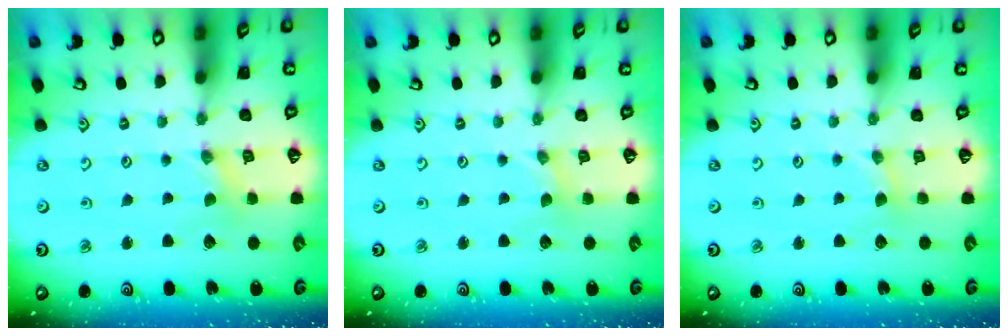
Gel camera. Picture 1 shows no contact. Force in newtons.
{"total": 0.0}
{"total": 1.7, "press": 1.7, "slide": 0.3}